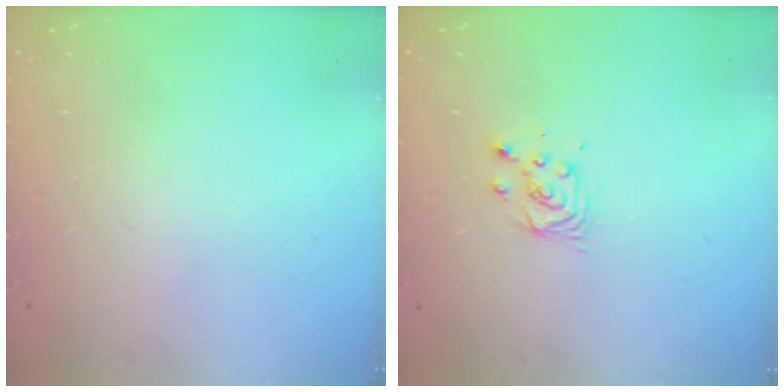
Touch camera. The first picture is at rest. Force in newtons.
{"total": 3.9, "press": 3.8, "slide": 0.4}